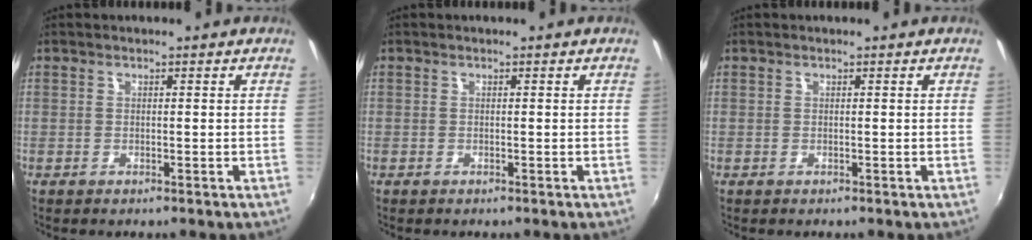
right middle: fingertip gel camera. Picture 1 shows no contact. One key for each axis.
{"total": 0.0}
{"total": 0.0}